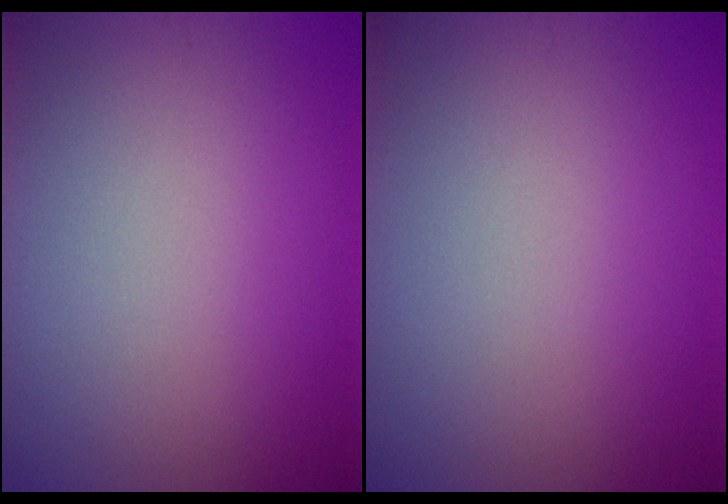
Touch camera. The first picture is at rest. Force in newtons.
{"total": 0.0}